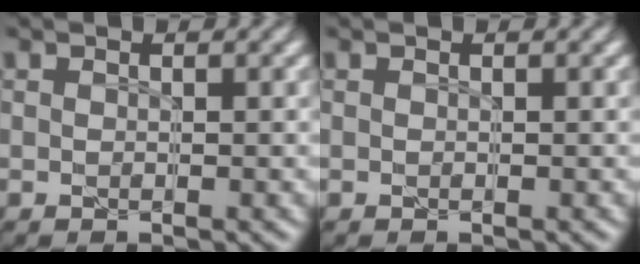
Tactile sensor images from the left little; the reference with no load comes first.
{"total": 0.0}